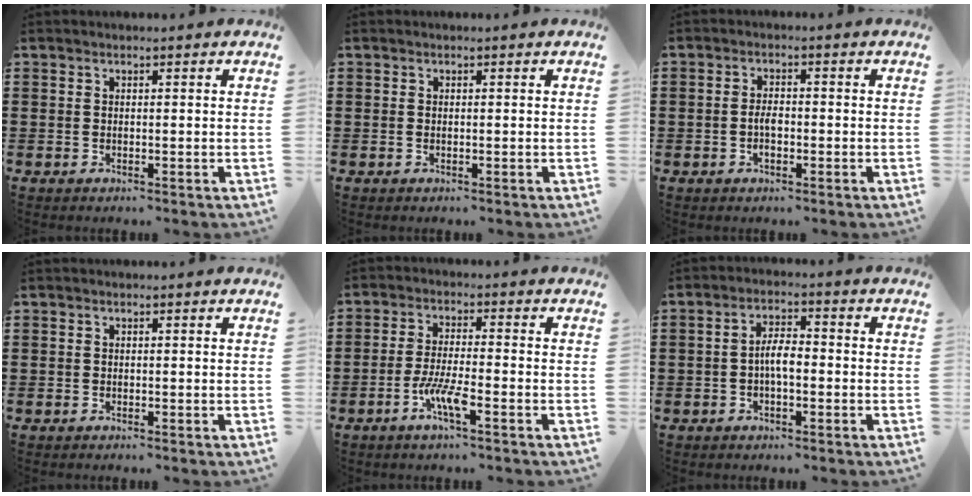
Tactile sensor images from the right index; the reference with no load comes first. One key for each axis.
{"total": 0.0}
{"total": 2.7, "fx": -0.8, "fy": 1.0, "fz": 2.3, "tx": -0.053, "ty": -0.003, "tz": -0.015}
{"total": 0.0}
{"total": 5.6, "fx": -2.9, "fy": 0.5, "fz": 4.8, "tx": -0.112, "ty": -0.014, "tz": -0.060}
{"total": 3.9, "fx": -0.9, "fy": 1.4, "fz": 3.5, "tx": -0.071, "ty": 0.004, "tz": -0.020}